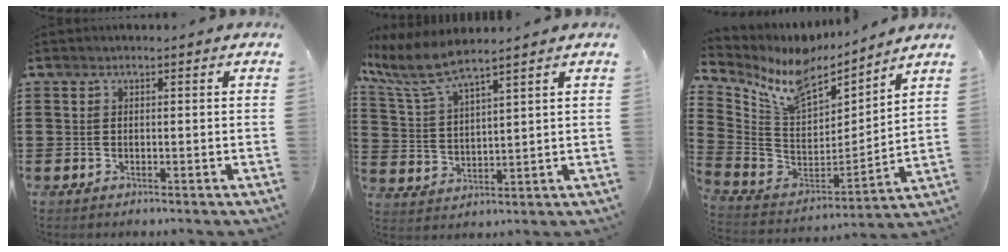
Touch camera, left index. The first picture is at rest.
{"total": 7.0, "force": [5.7, 0.7, 3.9], "torque": [-0.107, -0.027, 0.098]}
{"total": 9.8, "force": [7.5, 3.7, 5.1], "torque": [-0.137, -0.049, 0.130]}